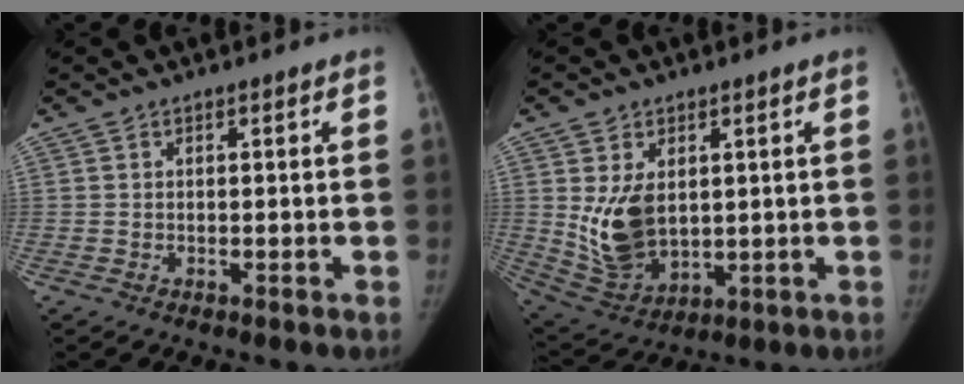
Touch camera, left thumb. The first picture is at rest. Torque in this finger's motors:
{"motor_torque": [0.26, 0.30, 1.09, -0.07, 0.13]}